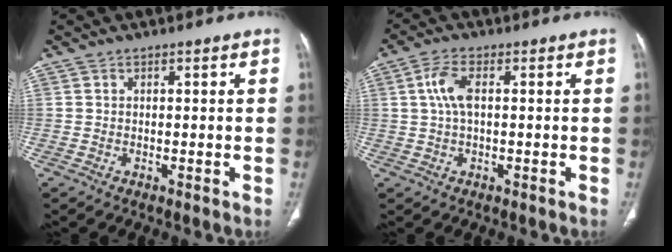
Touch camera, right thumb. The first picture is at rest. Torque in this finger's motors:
{"motor_torque": [-0.46, 0.79, 0.55, 0.60, 0.06]}